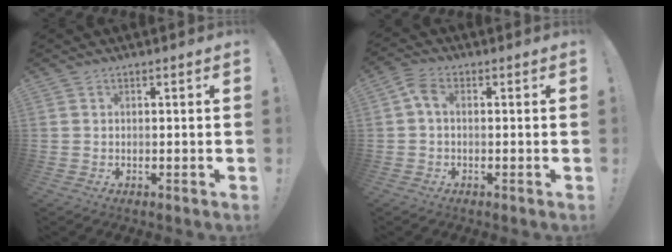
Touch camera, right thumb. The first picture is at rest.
{"total": 4.0, "force": [0.3, 2.2, 3.3], "torque": [-0.071, 0.005, 0.006]}